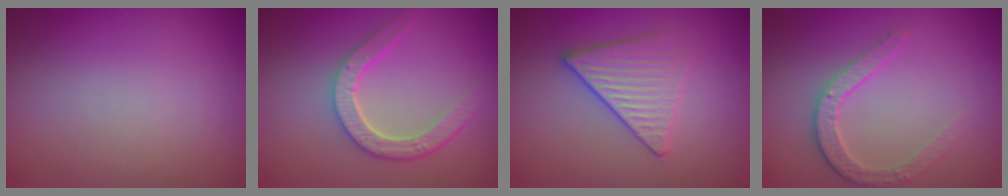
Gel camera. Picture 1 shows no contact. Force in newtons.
{"total": 4.5, "press": 3.5, "slide": 2.9}
{"total": 3.5, "press": 3.4, "slide": 1.1}
{"total": 2.8, "press": 2.5, "slide": 1.2}